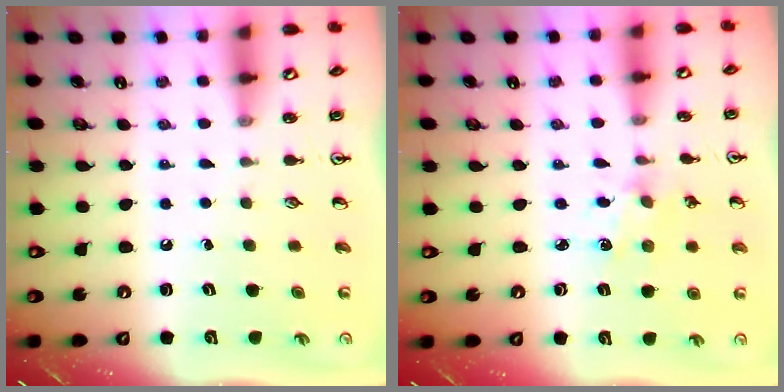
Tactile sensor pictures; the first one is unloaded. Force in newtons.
{"total": 1.9, "press": 1.8, "slide": 0.4}